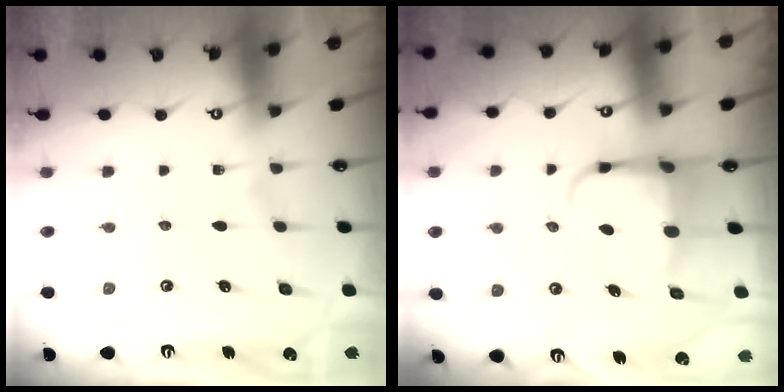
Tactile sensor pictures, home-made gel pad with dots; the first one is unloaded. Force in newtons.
{"total": 5.5, "press": 5.5, "slide": 0.9}